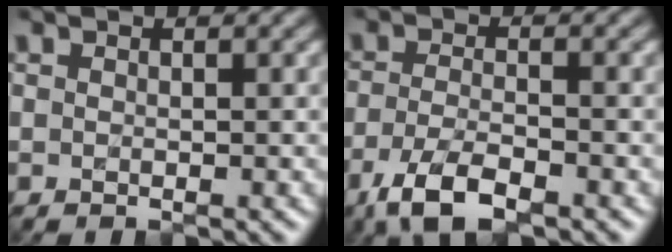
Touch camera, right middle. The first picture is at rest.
{"total": 4.7, "force": [-3.4, 1.4, 3.0], "torque": [-0.076, 0.000, -0.068]}